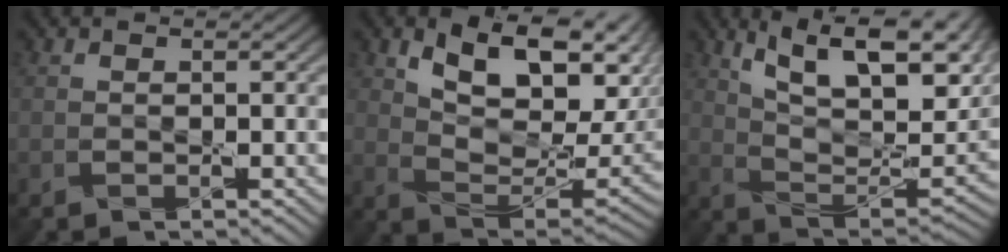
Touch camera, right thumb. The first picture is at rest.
{"total": 13.8, "force": [6.3, 6.1, 10.5], "torque": [-0.181, -0.010, 0.112]}
{"total": 17.1, "force": [9.2, 6.5, 12.8], "torque": [-0.225, 0.008, 0.150]}